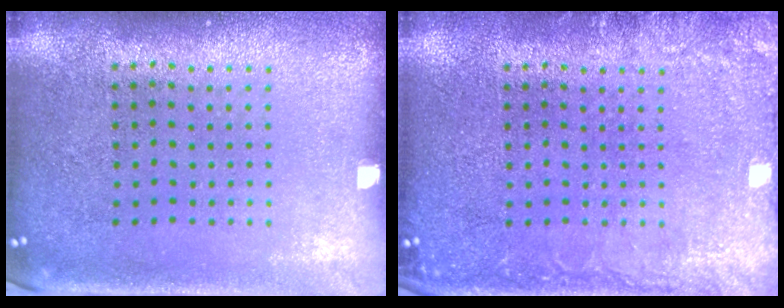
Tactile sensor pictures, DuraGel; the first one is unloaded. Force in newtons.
{"total": 2.2, "press": 2.1, "slide": 0.2}